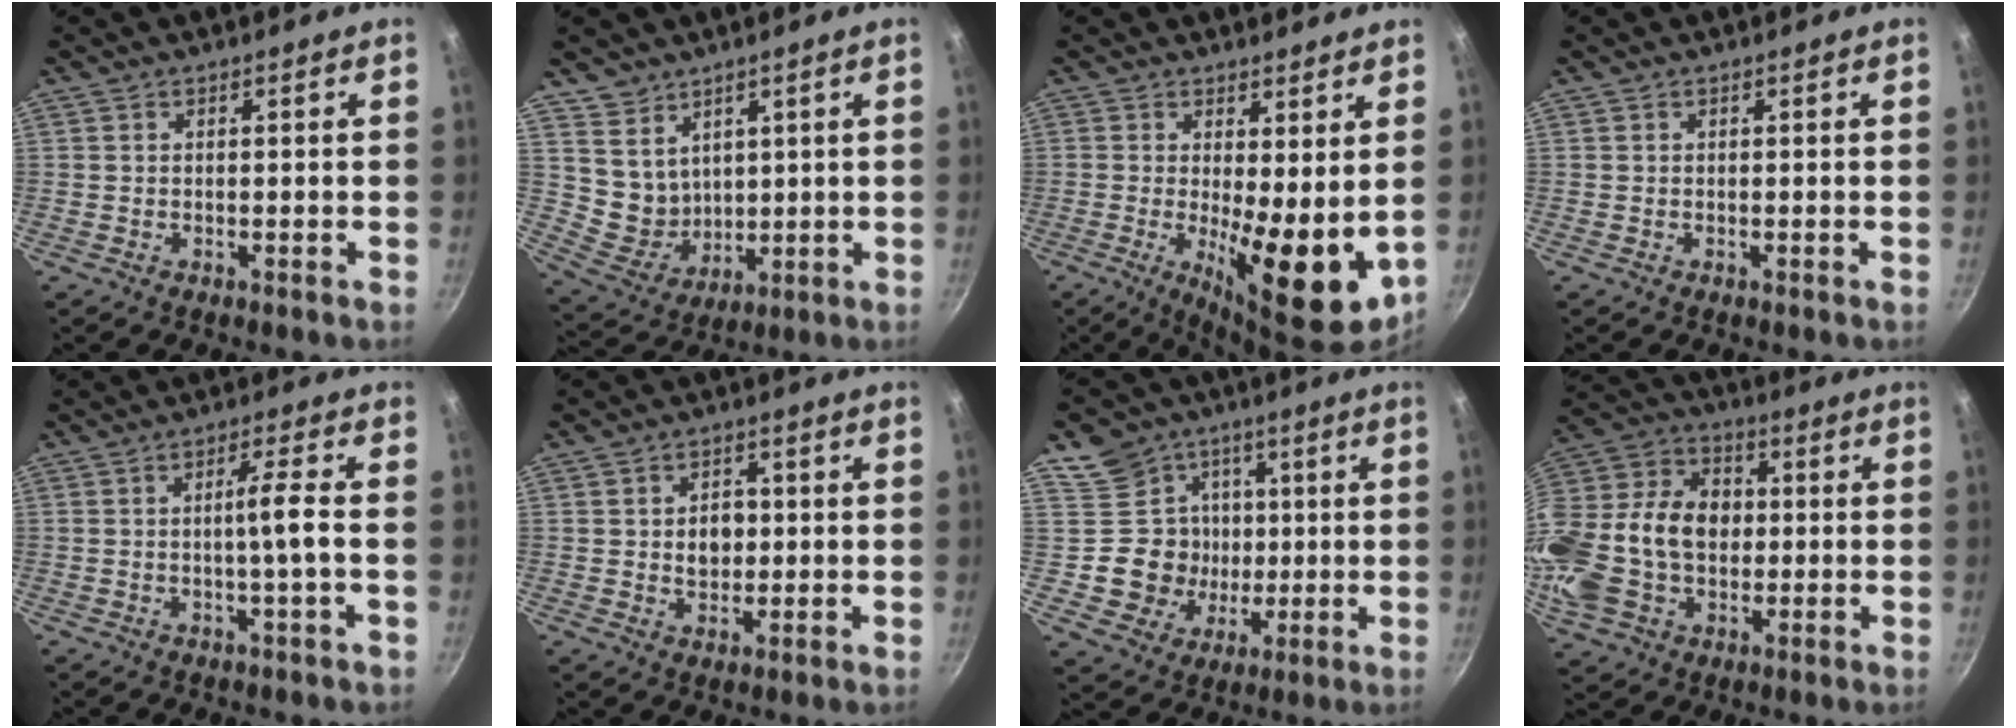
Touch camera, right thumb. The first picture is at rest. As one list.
[{"total": 8.1, "force": [4.6, 6.4, 2.0], "torque": [-0.006, -0.022, 0.105]}, {"total": 12.4, "force": [0.2, 4.2, 11.6], "torque": [-0.149, -0.026, 0.011]}, {"total": 0.0}, {"total": 4.6, "force": [-0.7, -0.5, 4.5], "torque": [-0.082, 0.011, -0.011]}, {"total": 5.2, "force": [0.2, 4.0, 3.4], "torque": [-0.031, -0.001, 0.004]}, {"total": 12.9, "force": [1.1, 12.5, 3.2], "torque": [-0.018, 0.004, 0.015]}, {"total": 24.1, "force": [-0.7, 18.0, 16.0], "torque": [-0.322, 0.044, -0.012]}]